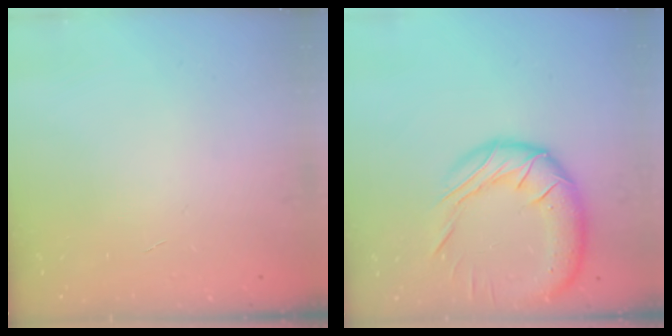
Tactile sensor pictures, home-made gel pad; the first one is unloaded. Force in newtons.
{"total": 20.6, "press": 20.4, "slide": 2.8}